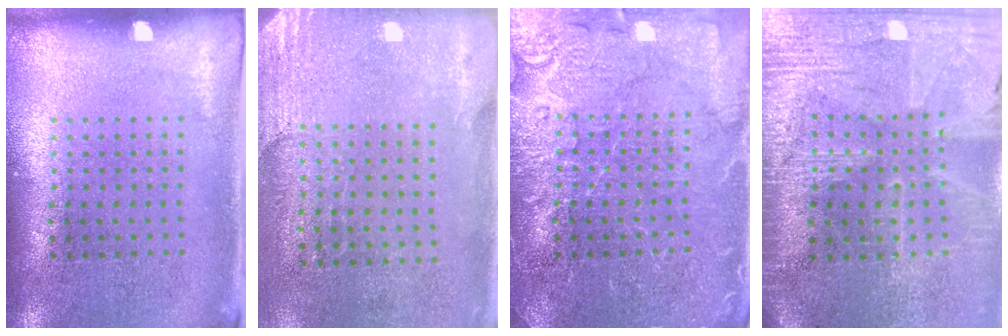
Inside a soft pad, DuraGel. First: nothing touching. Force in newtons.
{"total": 2.6, "press": 2.3, "slide": 1.2}
{"total": 5.6, "press": 5.6, "slide": 0.8}
{"total": 3.5, "press": 3.2, "slide": 1.4}